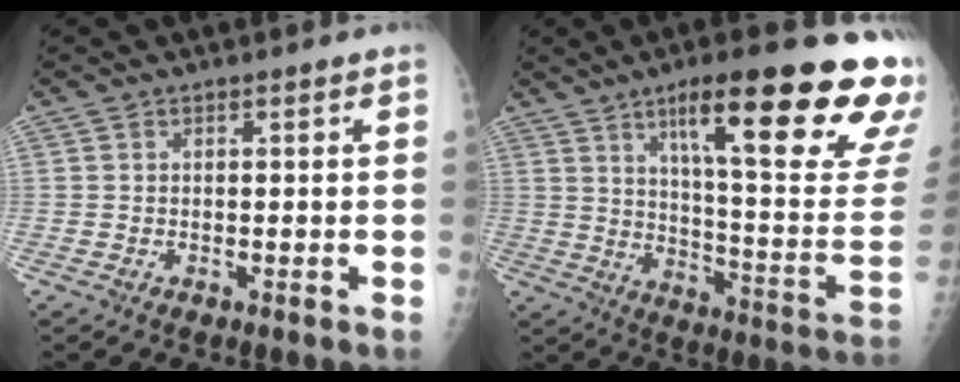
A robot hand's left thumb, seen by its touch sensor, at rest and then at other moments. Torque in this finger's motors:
{"motor_torque": [3.25, 1.76, 1.74, -1.03, 0.52]}